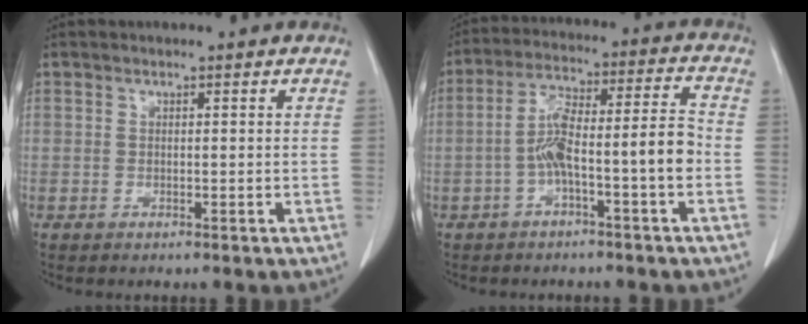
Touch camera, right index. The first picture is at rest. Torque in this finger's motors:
{"motor_torque": [1.54, -0.60, 0.66, 0.21]}